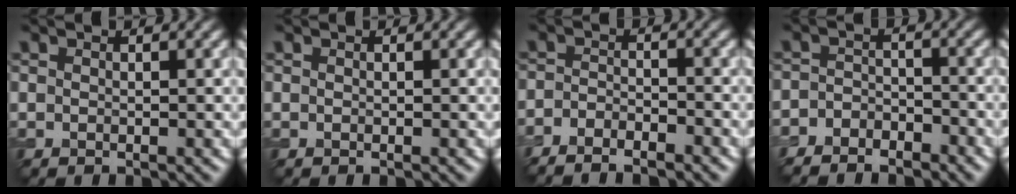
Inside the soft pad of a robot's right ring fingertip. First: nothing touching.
{"total": 0.0}
{"total": 3.2, "force": [-2.8, 0.6, 1.3], "torque": [-0.030, -0.001, -0.054]}
{"total": 3.4, "force": [-3.0, 1.4, 0.7], "torque": [-0.009, 0.000, -0.062]}